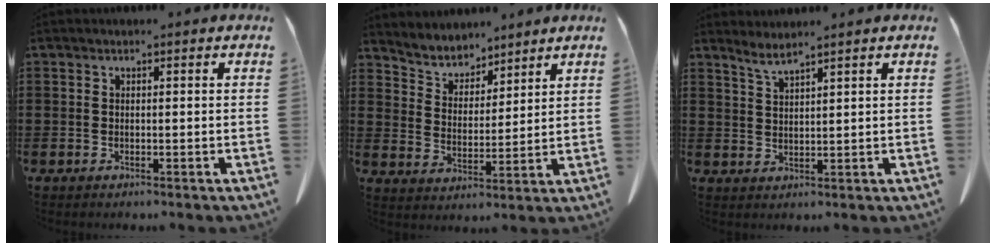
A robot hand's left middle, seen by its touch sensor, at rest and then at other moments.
{"total": 4.6, "force": [4.4, 1.4, 0.0], "torque": [-0.025, -0.028, 0.078]}
{"total": 2.7, "force": [2.3, -0.2, 1.3], "torque": [-0.032, -0.003, 0.044]}